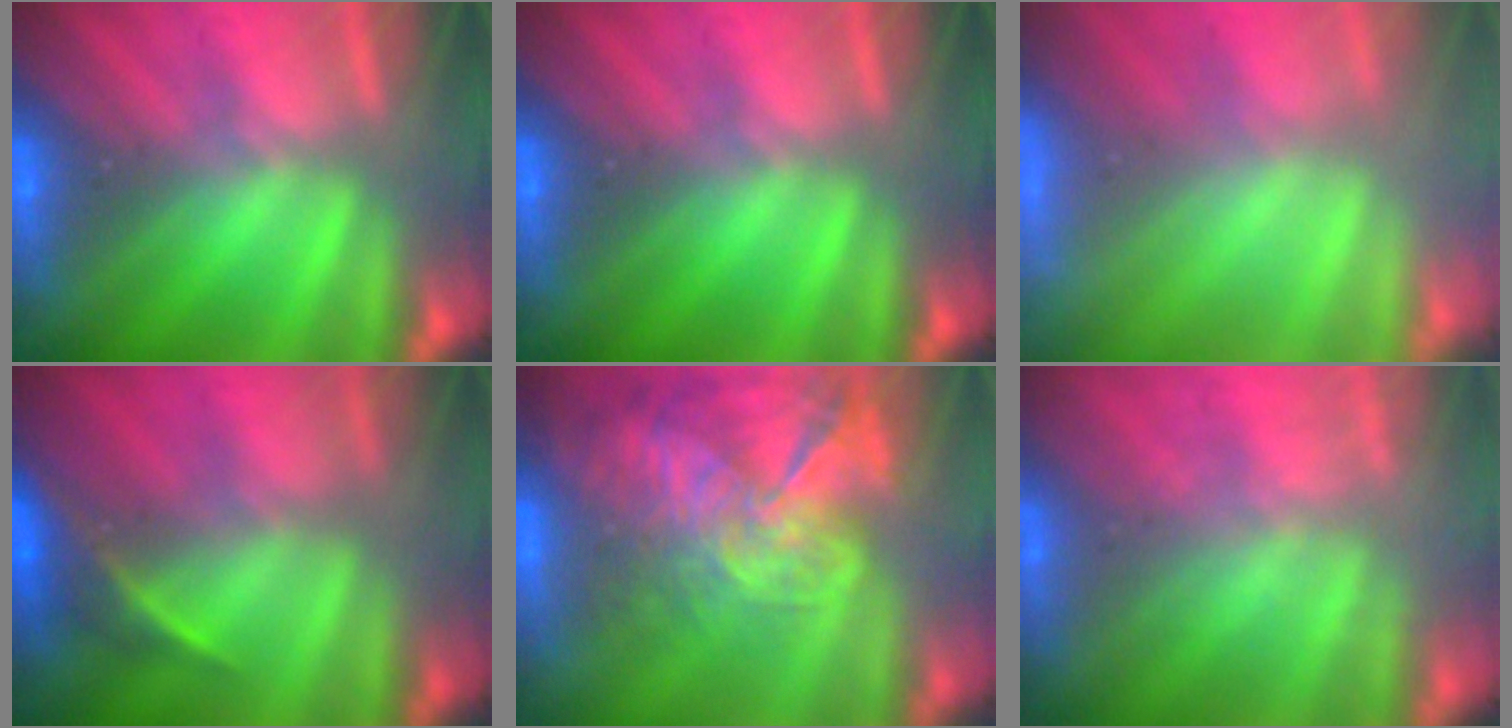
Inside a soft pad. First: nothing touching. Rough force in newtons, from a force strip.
{"total": 0.0}
{"total": 7.8}
{"total": 2.4}
{"total": 9.5}
{"total": 2.1}